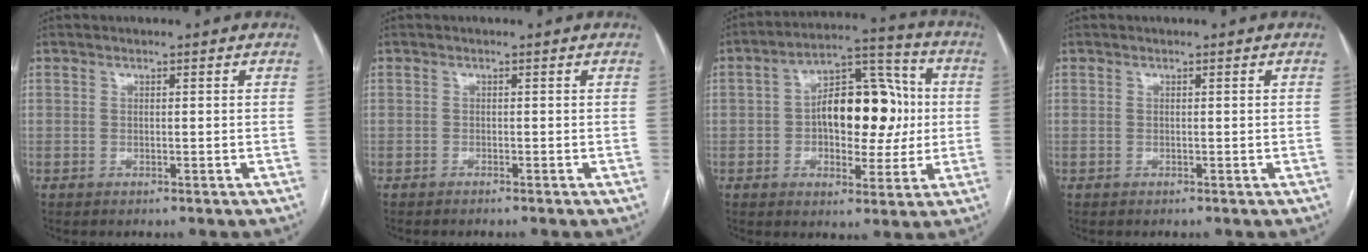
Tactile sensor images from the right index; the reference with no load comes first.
{"total": 0.5, "force": [-0.5, 0.0, 0.1], "torque": [-0.003, -0.001, -0.010]}
{"total": 14.0, "force": [0.3, 7.0, 12.1], "torque": [-0.183, 0.038, 0.007]}
{"total": 0.0}